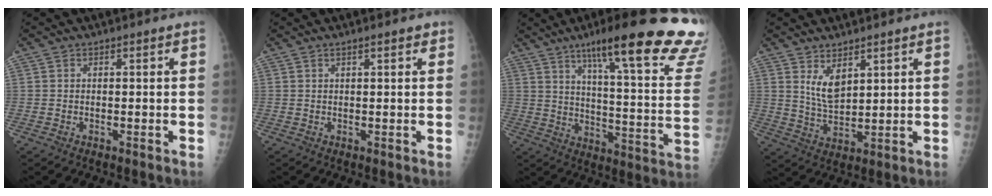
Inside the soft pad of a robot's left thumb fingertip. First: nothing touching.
{"total": 1.8, "force": [1.2, 0.4, 1.3], "torque": [-0.016, 0.000, 0.014]}
{"total": 29.2, "force": [20.3, 4.4, 20.6], "torque": [-0.242, -0.086, 0.272]}
{"total": 5.7, "force": [3.1, 2.5, 4.0], "torque": [-0.064, -0.031, 0.067]}